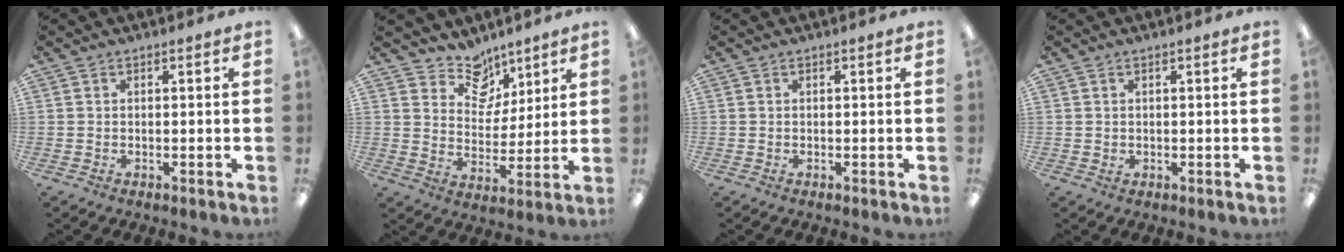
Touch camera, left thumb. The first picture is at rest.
{"total": 10.3, "force": [8.0, 6.2, 2.0], "torque": [-0.030, -0.061, 0.151]}
{"total": 0.0}
{"total": 0.6, "force": [0.4, 0.4, 0.2], "torque": [-0.005, 0.003, 0.007]}